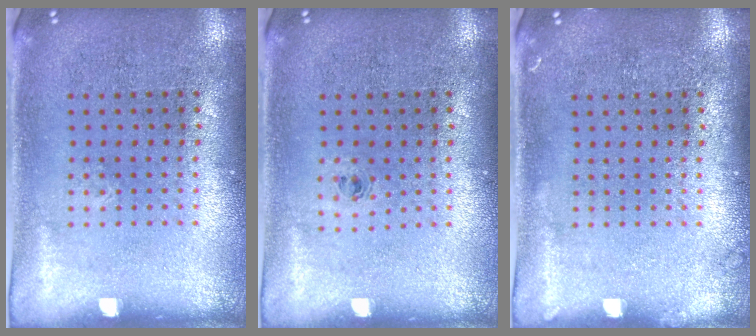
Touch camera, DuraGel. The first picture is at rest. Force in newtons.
{"total": 0.5, "press": 0.3, "slide": 0.4}
{"total": 0.5, "press": 0.5, "slide": 0.1}